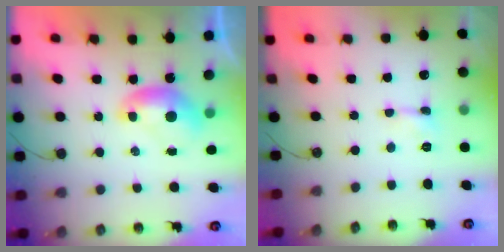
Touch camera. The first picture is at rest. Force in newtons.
{"total": 0.0}